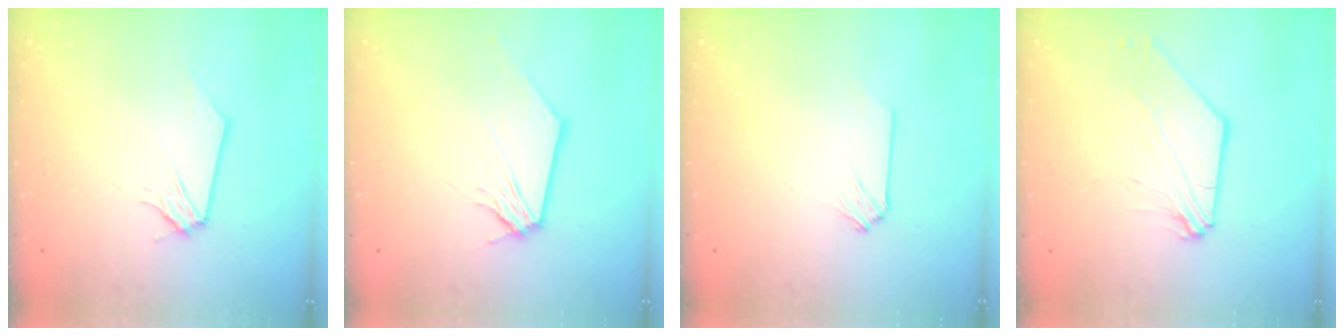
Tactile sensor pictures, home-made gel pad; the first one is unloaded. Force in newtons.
{"total": 0.0}
{"total": 0.0}
{"total": 6.3, "press": 6.2, "slide": 1.0}